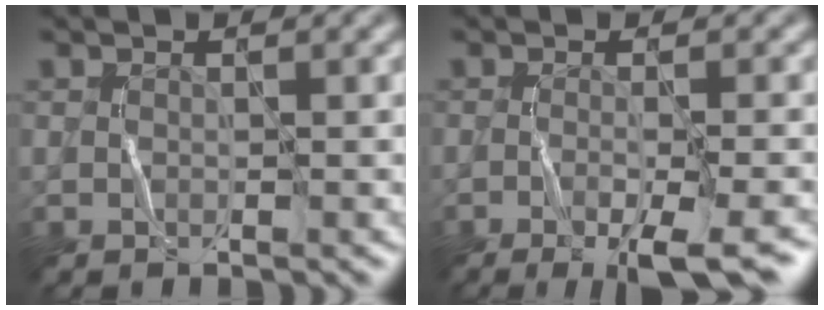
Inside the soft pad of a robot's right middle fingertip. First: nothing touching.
{"total": 6.6, "force": [-3.7, 1.5, 5.2], "torque": [-0.064, 0.002, -0.055]}